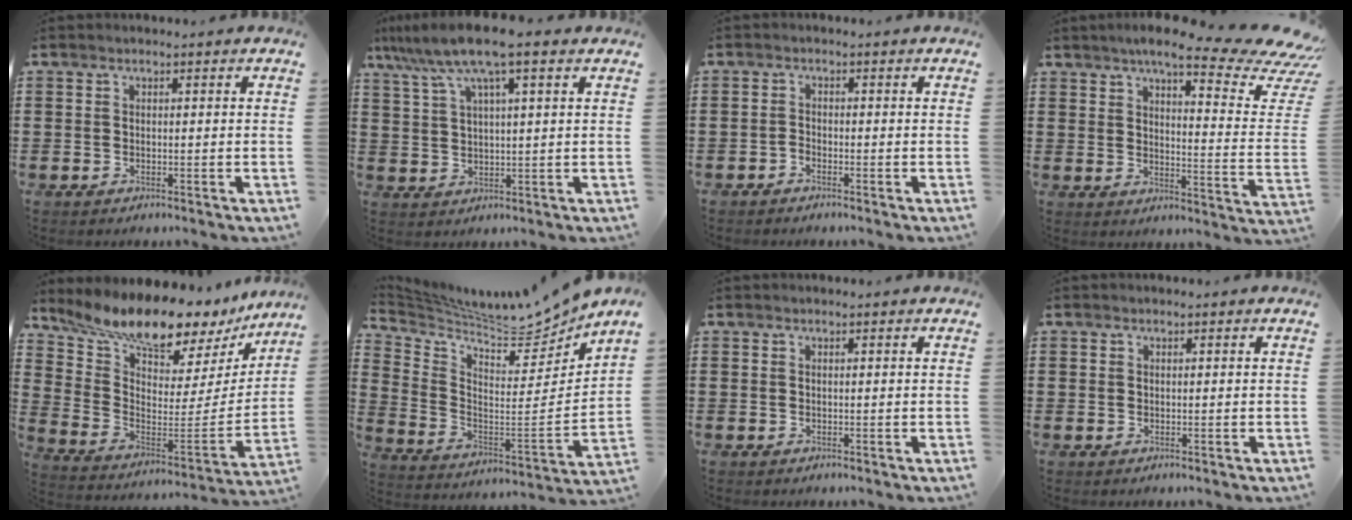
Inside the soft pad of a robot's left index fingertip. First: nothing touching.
{"total": 8.5, "force": [5.4, 0.9, 6.5], "torque": [-0.139, -0.010, 0.095]}
{"total": 1.2, "force": [-1.1, 0.3, 0.2], "torque": [-0.010, 0.001, -0.023]}
{"total": 10.4, "force": [7.3, 1.6, 7.2], "torque": [-0.114, -0.050, 0.113]}
{"total": 9.5, "force": [8.8, 1.3, 3.2], "torque": [-0.085, -0.085, 0.142]}
{"total": 6.9, "force": [6.6, 0.8, 1.7], "torque": [-0.057, -0.066, 0.107]}
{"total": 0.0}
{"total": 0.5, "force": [0.1, 0.5, -0.1], "torque": [0.001, 0.005, 0.001]}